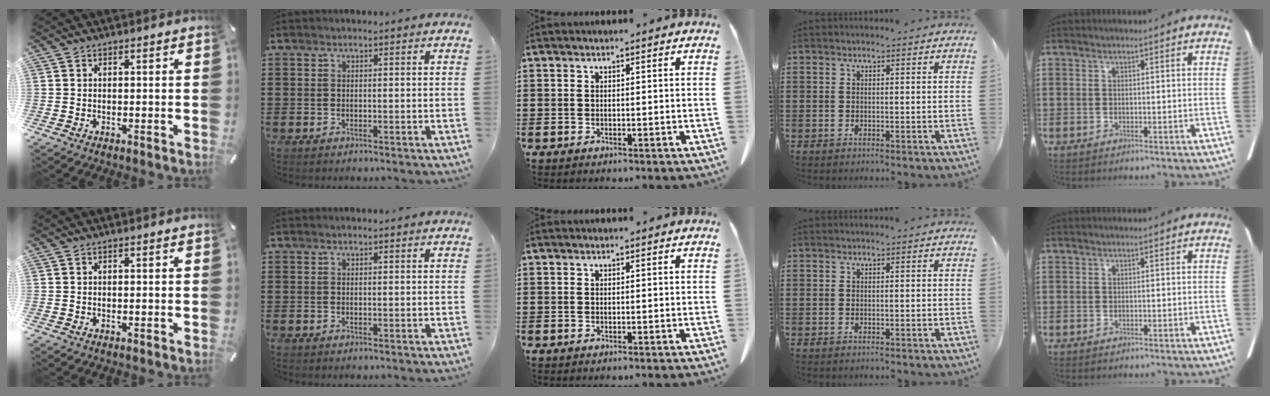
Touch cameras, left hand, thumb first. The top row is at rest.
{}